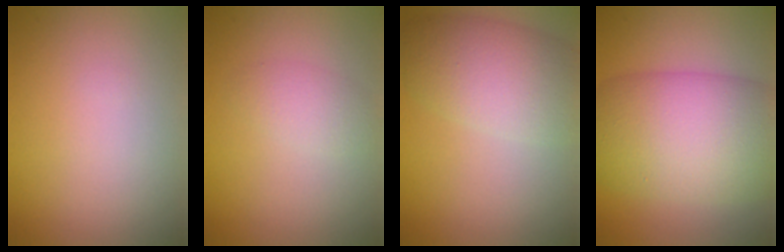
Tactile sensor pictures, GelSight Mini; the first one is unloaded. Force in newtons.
{"total": 1.9, "press": 1.9, "slide": 0.1}
{"total": 6.6, "press": 6.5, "slide": 0.4}
{"total": 11.6, "press": 11.6, "slide": 0.4}